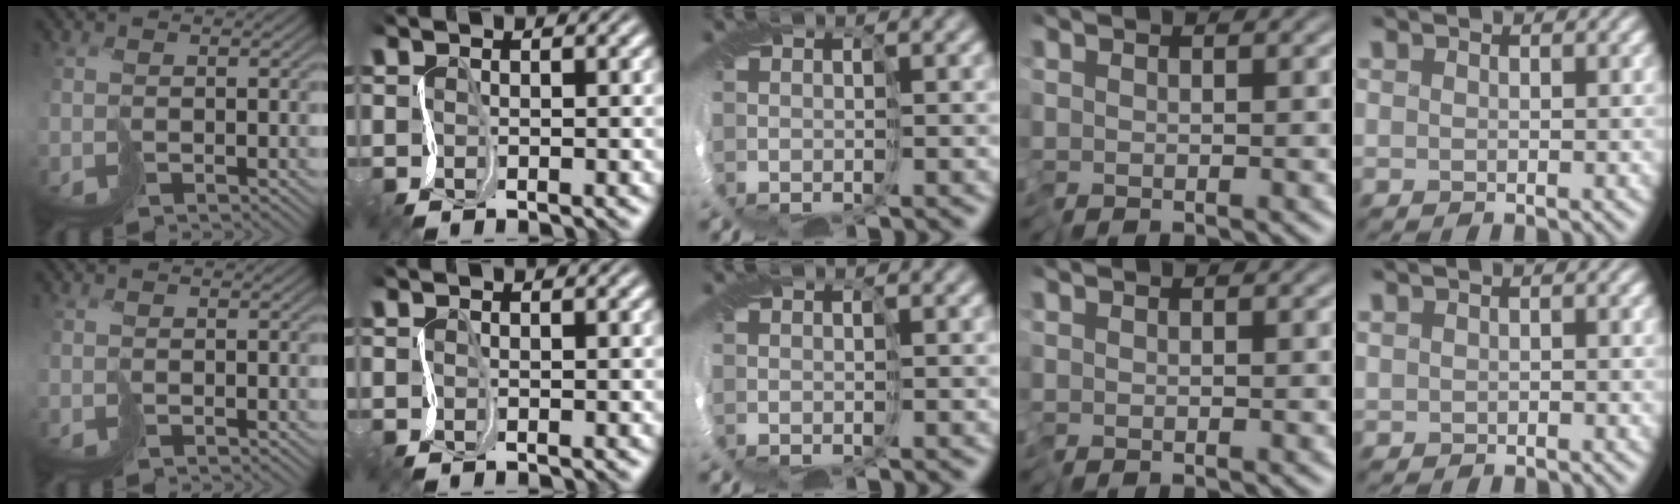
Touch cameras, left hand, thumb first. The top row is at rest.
{}